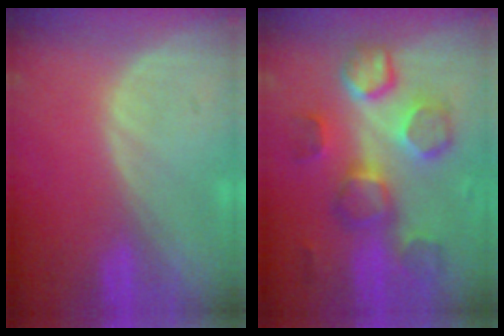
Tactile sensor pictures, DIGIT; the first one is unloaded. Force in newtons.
{"total": 9.0, "press": 9.0, "slide": 0.3}